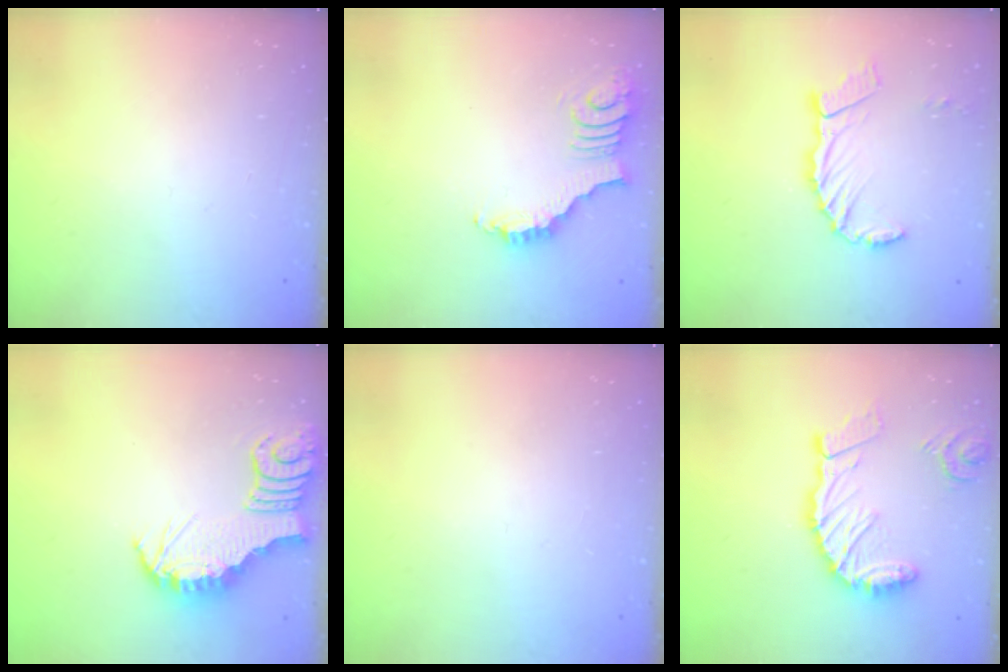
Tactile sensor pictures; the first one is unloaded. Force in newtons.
{"total": 3.6, "press": 3.6, "slide": 0.7}
{"total": 10.7, "press": 10.6, "slide": 1.3}
{"total": 4.0, "press": 3.9, "slide": 0.7}
{"total": 0.0}
{"total": 18.1, "press": 18.0, "slide": 2.3}